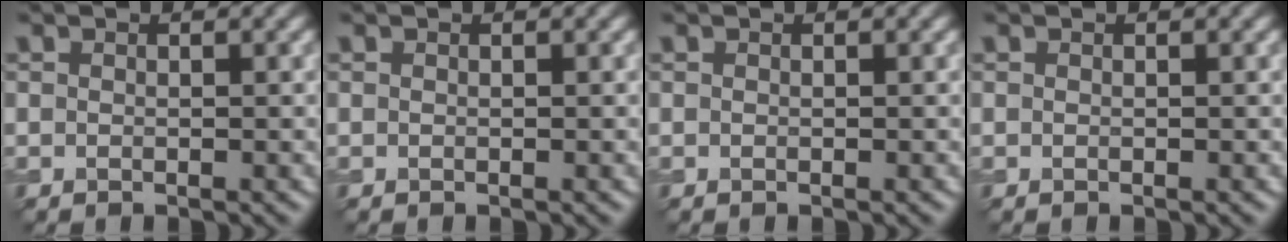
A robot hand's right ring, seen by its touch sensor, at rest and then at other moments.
{"total": 0.0}
{"total": 0.0}
{"total": 0.0}